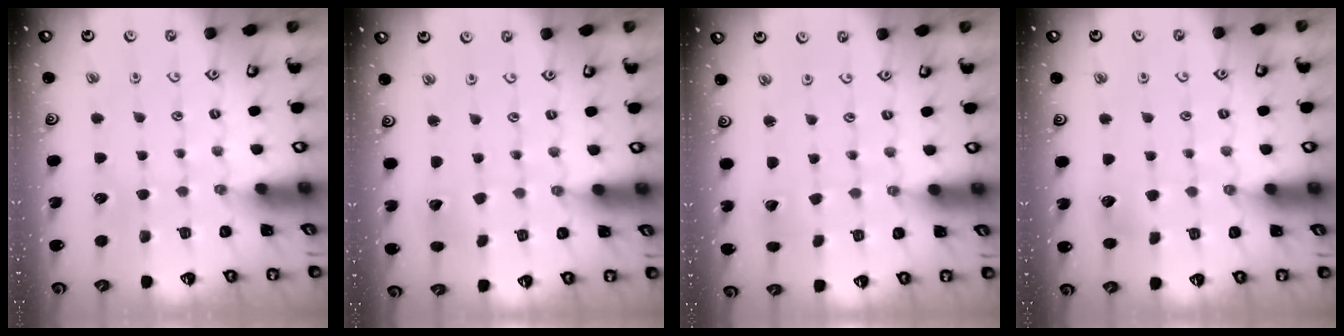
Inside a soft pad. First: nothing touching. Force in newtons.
{"total": 2.8, "press": 2.8, "slide": 0.4}
{"total": 1.6, "press": 1.6, "slide": 0.1}
{"total": 3.9, "press": 3.8, "slide": 0.5}